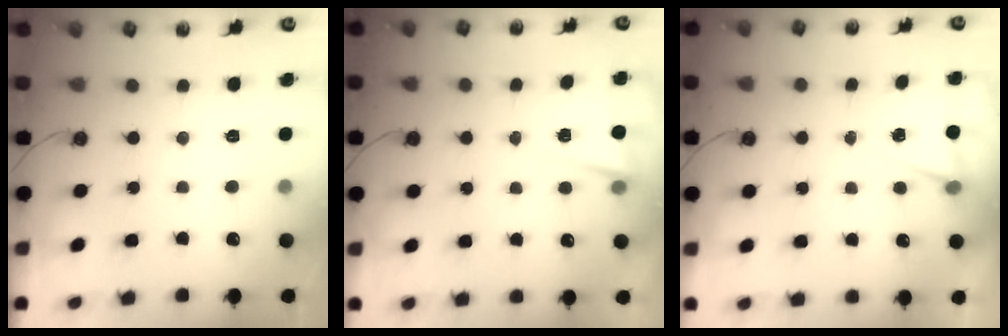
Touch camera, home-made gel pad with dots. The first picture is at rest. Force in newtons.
{"total": 3.0, "press": 2.8, "slide": 0.9}
{"total": 4.9, "press": 2.1, "slide": 4.5}